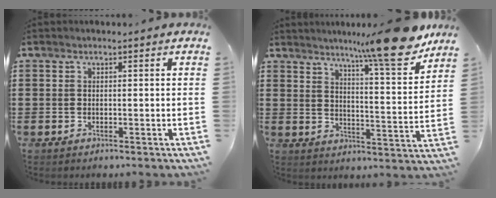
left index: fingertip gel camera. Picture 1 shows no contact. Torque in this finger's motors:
{"motor_torque": [1.07, -1.07, 0.35, 0.14]}